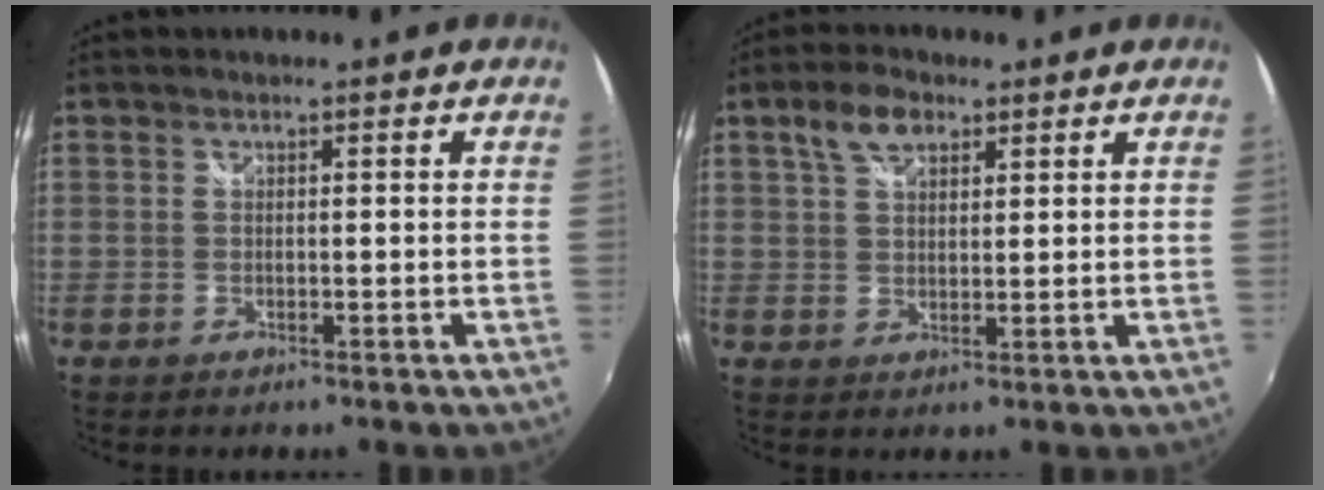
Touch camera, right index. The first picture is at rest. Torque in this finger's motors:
{"motor_torque": [0.03, 0.03, 0.07, 0.05]}